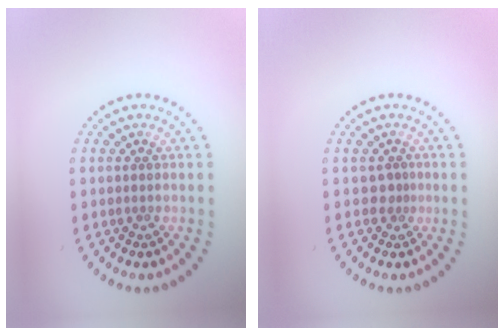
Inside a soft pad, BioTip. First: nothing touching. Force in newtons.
{"total": 0.9, "press": 0.5, "slide": 0.7}